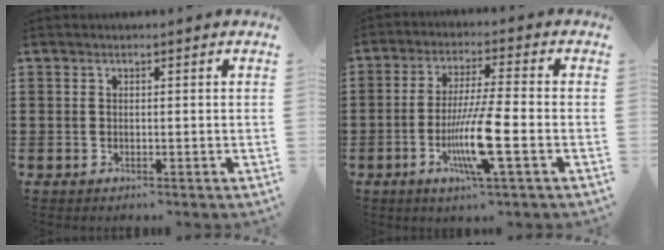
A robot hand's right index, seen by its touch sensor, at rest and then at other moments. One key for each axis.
{"total": 10.1, "fx": -3.2, "fy": 0.8, "fz": 9.6, "tx": -0.190, "ty": -0.017, "tz": -0.063}